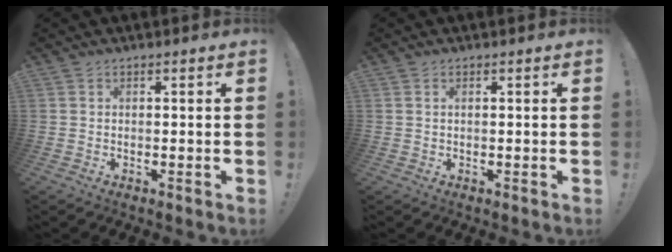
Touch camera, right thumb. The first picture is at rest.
{"total": 0.8, "force": [0.4, 0.0, 0.7], "torque": [-0.009, -0.001, 0.006]}